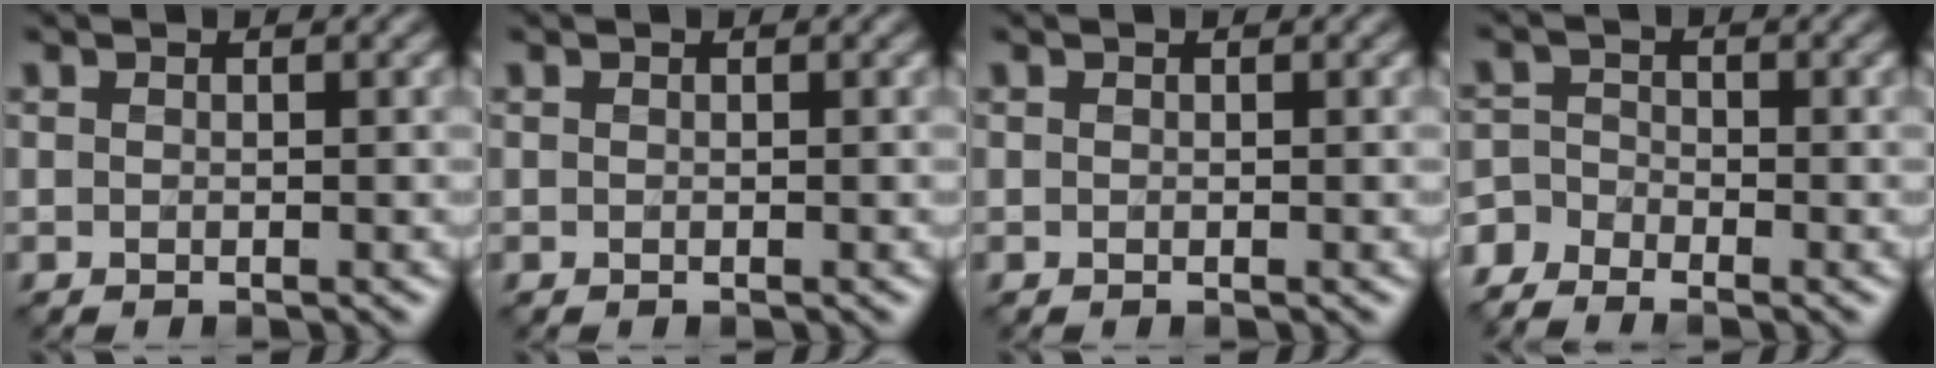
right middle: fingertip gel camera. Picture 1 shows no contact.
{"total": 0.0}
{"total": 0.0}
{"total": 3.1, "force": [-2.7, 1.3, 0.7], "torque": [-0.014, -0.006, -0.055]}